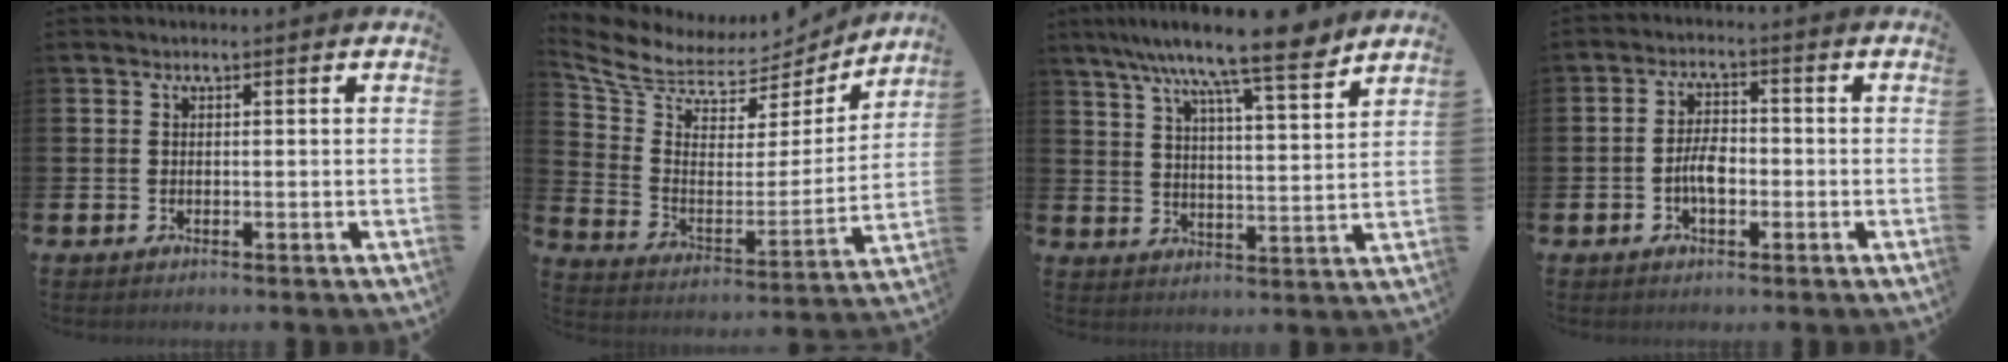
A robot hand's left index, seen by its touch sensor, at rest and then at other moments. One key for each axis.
{"total": 7.2, "fx": 6.5, "fy": 2.9, "fz": 1.1, "tx": -0.074, "ty": -0.054, "tz": 0.109}
{"total": 11.3, "fx": 9.4, "fy": 1.2, "fz": 6.0, "tx": -0.127, "ty": -0.050, "tz": 0.159}
{"total": 3.7, "fx": -1.0, "fy": 1.9, "fz": 3.1, "tx": -0.047, "ty": 0.004, "tz": -0.021}